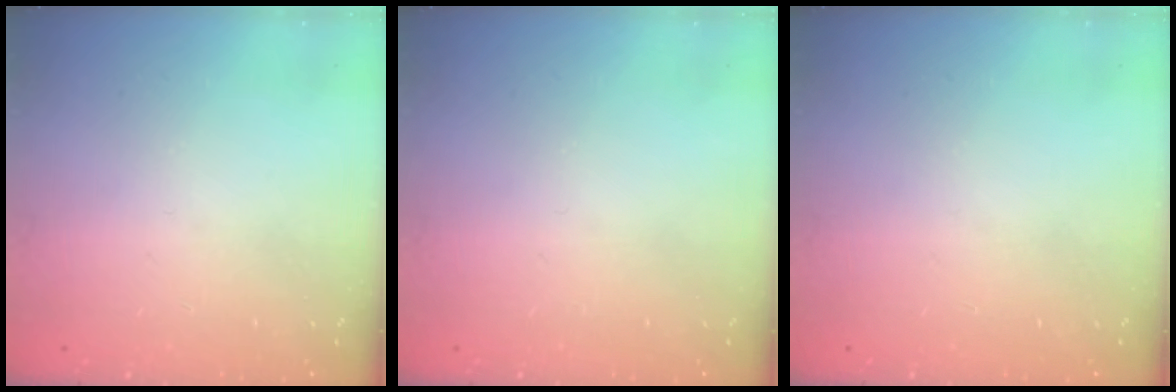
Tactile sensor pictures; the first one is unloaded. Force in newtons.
{"total": 0.0}
{"total": 0.0}